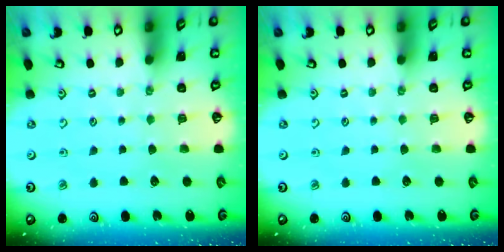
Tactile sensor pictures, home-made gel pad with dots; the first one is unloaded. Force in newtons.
{"total": 0.0}